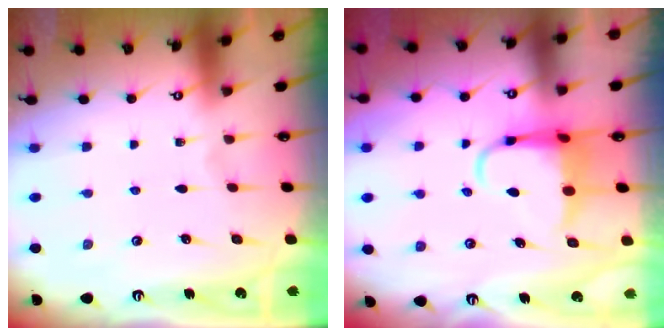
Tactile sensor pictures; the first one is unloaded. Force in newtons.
{"total": 6.7, "press": 6.6, "slide": 1.1}